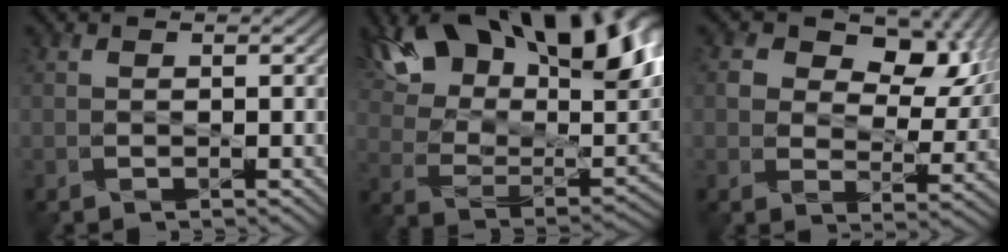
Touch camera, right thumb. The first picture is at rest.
{"total": 20.2, "force": [12.4, 9.6, 12.8], "torque": [-0.244, 0.031, 0.200]}
{"total": 10.3, "force": [4.4, 7.0, 6.1], "torque": [-0.108, 0.002, 0.065]}